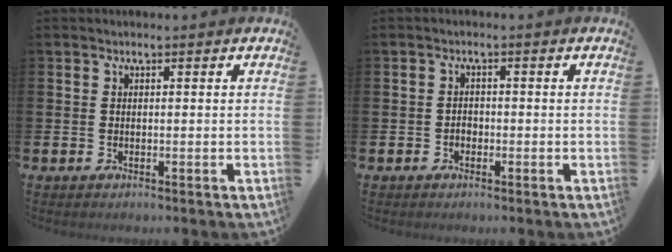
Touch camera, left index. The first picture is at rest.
{"total": 1.3, "force": [-0.6, 1.0, 0.5], "torque": [-0.007, 0.001, -0.014]}